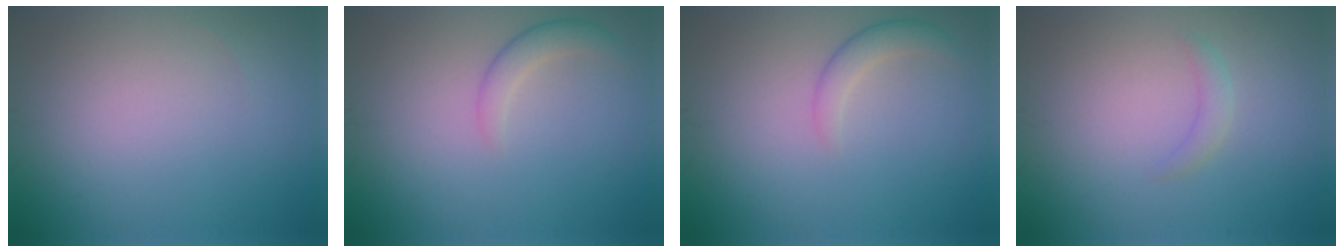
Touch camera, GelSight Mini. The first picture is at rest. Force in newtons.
{"total": 1.8, "press": 1.8, "slide": 0.0}
{"total": 1.8, "press": 1.8, "slide": 0.0}
{"total": 1.1, "press": 1.1, "slide": 0.1}